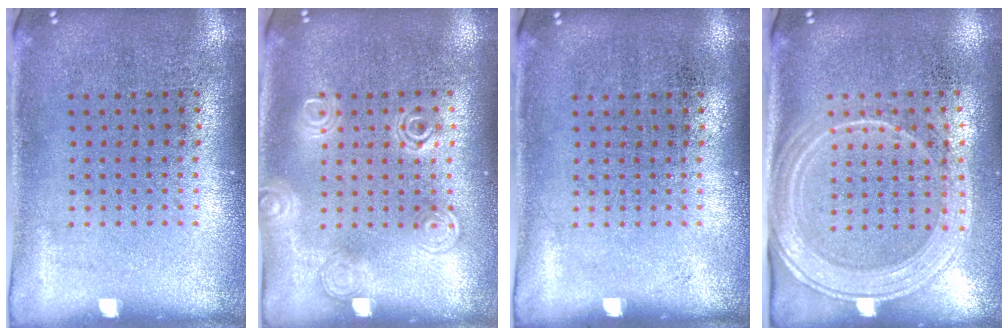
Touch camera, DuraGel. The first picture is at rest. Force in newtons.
{"total": 1.0, "press": 1.0, "slide": 0.1}
{"total": 0.0}
{"total": 2.1, "press": 1.9, "slide": 1.0}